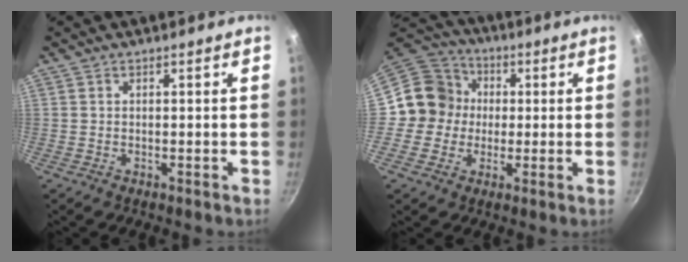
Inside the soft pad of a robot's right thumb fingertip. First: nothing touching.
{"total": 11.0, "force": [0.2, 10.6, 3.0], "torque": [-0.015, 0.029, -0.020]}